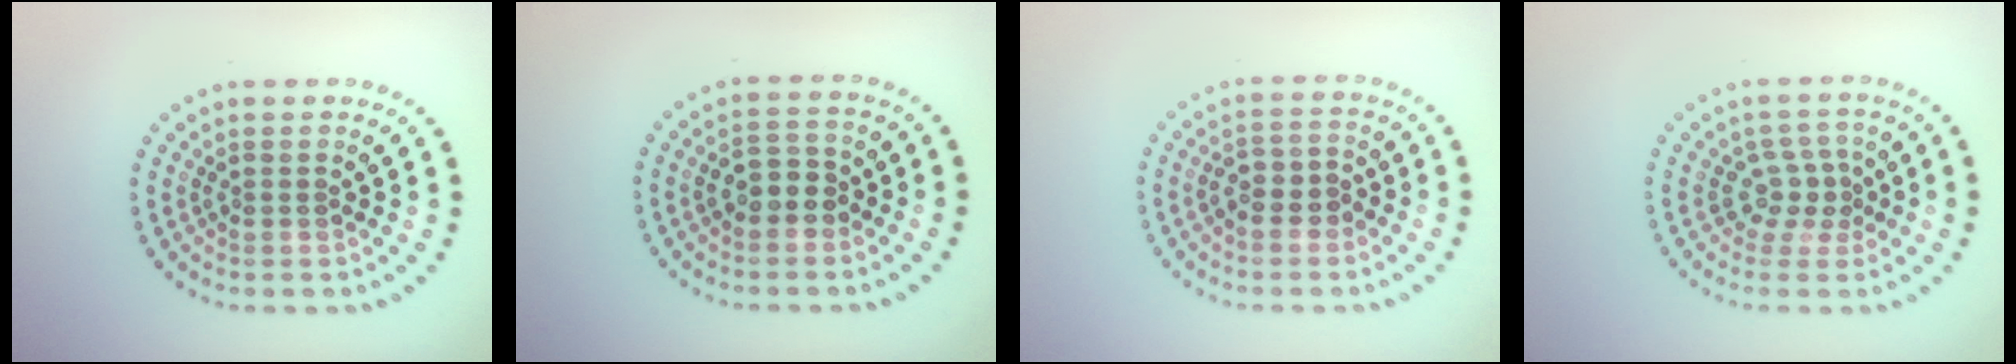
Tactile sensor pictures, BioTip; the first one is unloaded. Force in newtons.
{"total": 2.6, "press": 2.5, "slide": 0.6}
{"total": 2.4, "press": 2.3, "slide": 0.8}
{"total": 2.4, "press": 1.9, "slide": 1.5}